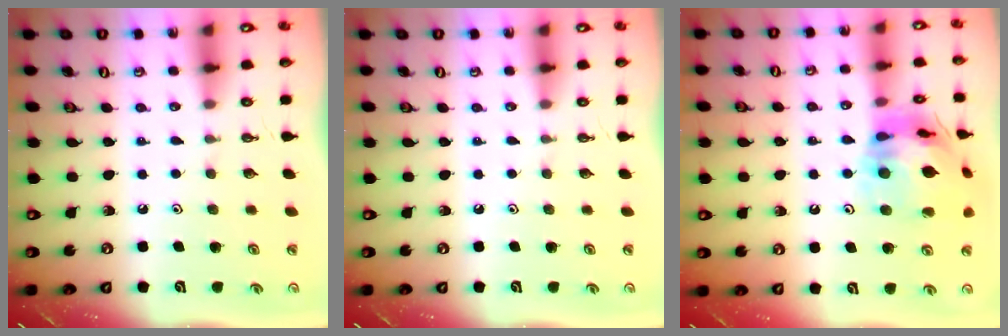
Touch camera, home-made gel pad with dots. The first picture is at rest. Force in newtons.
{"total": 0.0}
{"total": 20.5, "press": 20.4, "slide": 2.3}